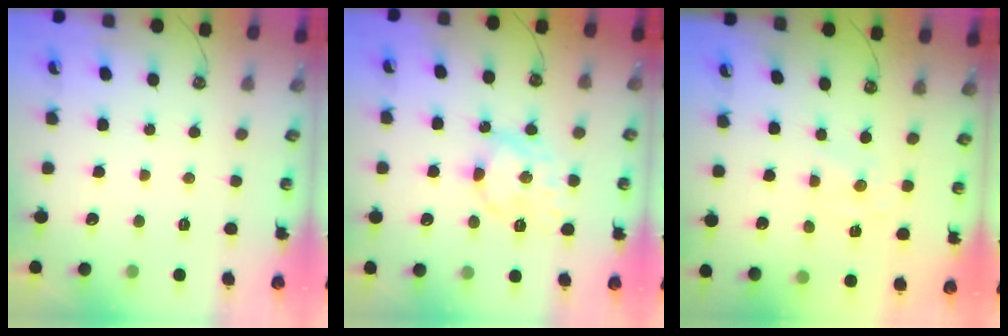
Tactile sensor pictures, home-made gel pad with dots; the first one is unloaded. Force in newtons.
{"total": 11.0, "press": 11.0, "slide": 0.0}
{"total": 0.0}